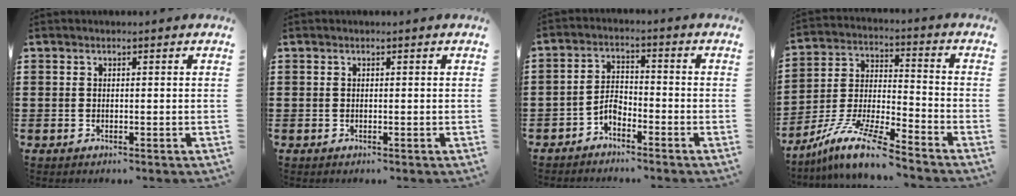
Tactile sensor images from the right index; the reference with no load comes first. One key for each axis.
{"total": 0.0}
{"total": 3.3, "fx": -2.5, "fy": 1.6, "fz": 1.5, "tx": -0.040, "ty": 0.006, "tz": -0.054}
{"total": 10.5, "fx": -9.0, "fy": 0.9, "fz": 5.4, "tx": -0.115, "ty": 0.010, "tz": -0.181}